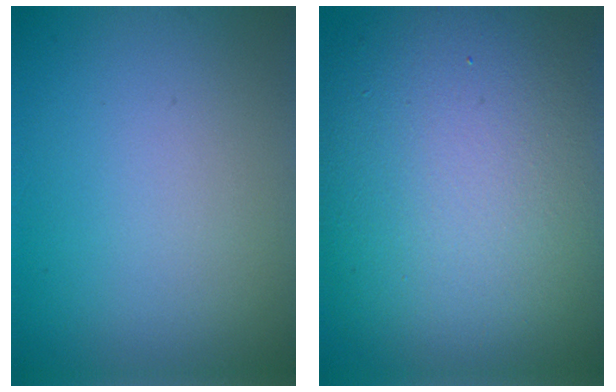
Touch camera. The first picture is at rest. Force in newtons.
{"total": 16.3, "press": 16.2, "slide": 1.1}